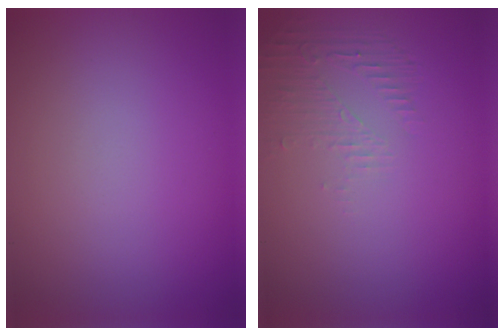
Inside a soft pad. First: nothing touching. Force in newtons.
{"total": 1.6, "press": 0.4, "slide": 1.6}